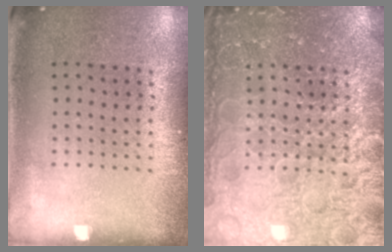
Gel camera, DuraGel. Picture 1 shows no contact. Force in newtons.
{"total": 6.9, "press": 6.9, "slide": 0.8}